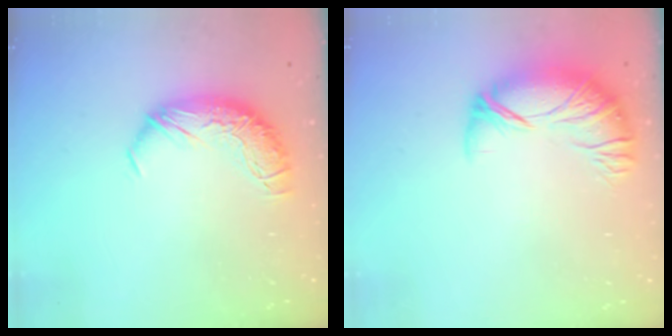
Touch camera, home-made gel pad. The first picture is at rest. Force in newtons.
{"total": 2.7, "press": 1.5, "slide": 2.3}